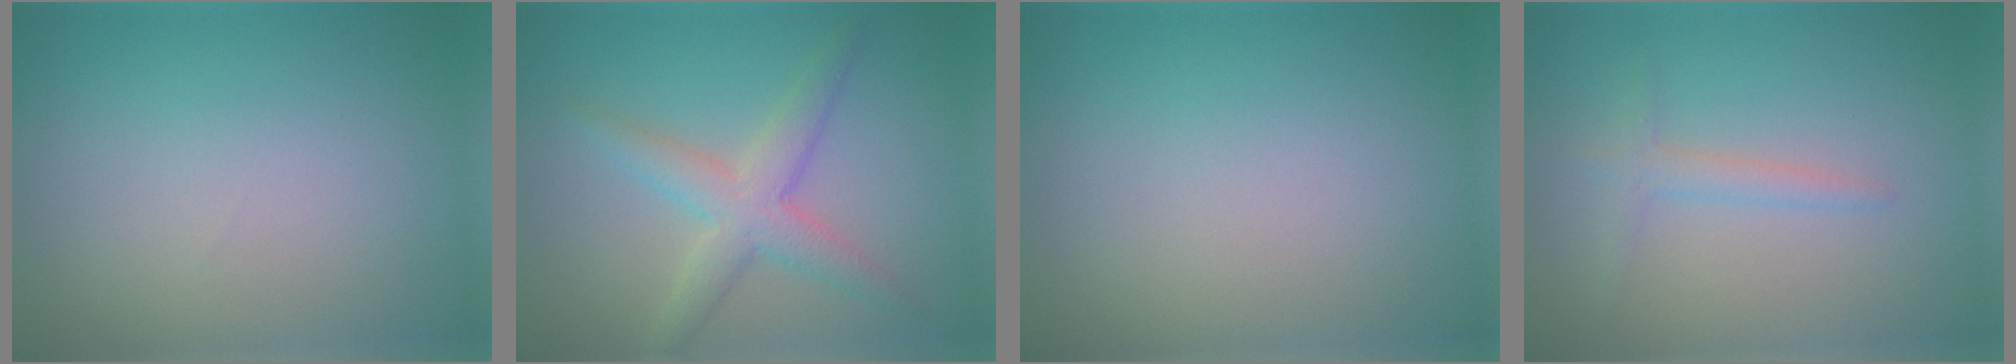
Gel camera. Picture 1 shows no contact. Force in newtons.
{"total": 3.8, "press": 3.8, "slide": 0.1}
{"total": 0.0}
{"total": 1.6, "press": 1.6, "slide": 0.1}